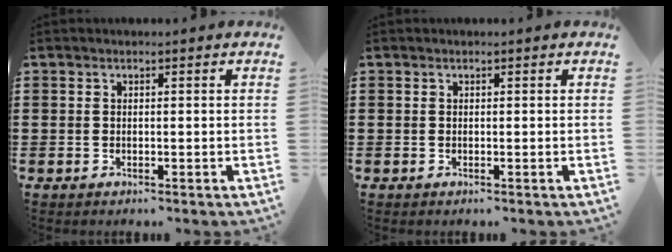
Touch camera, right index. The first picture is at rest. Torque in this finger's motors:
{"motor_torque": [0.33, 0.32, 0.00, 0.01]}